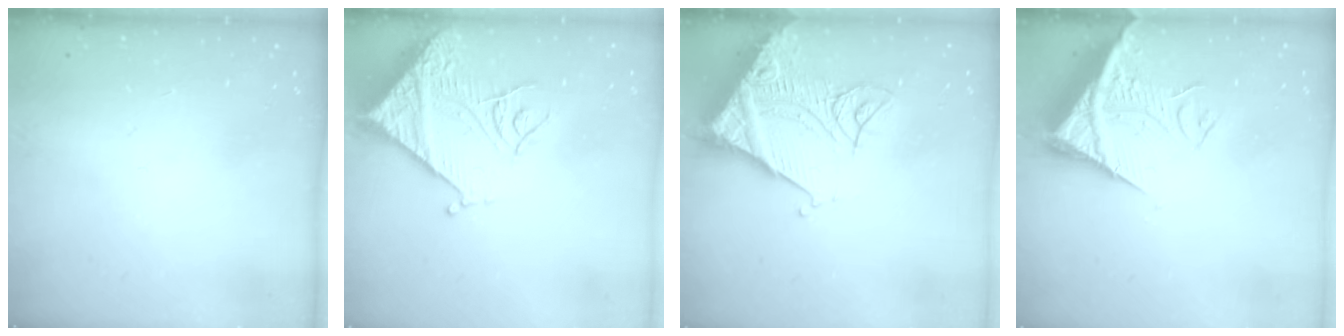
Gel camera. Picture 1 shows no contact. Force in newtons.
{"total": 15.5, "press": 15.3, "slide": 1.9}
{"total": 17.3, "press": 17.2, "slide": 2.1}
{"total": 10.6, "press": 10.5, "slide": 1.1}